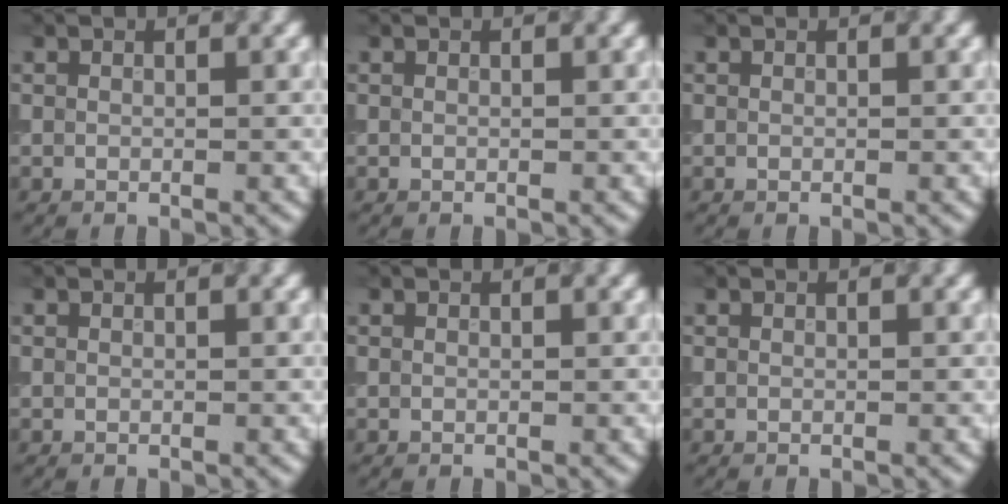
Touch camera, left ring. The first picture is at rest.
{"total": 0.0}
{"total": 0.0}
{"total": 0.0}
{"total": 0.0}
{"total": 0.0}